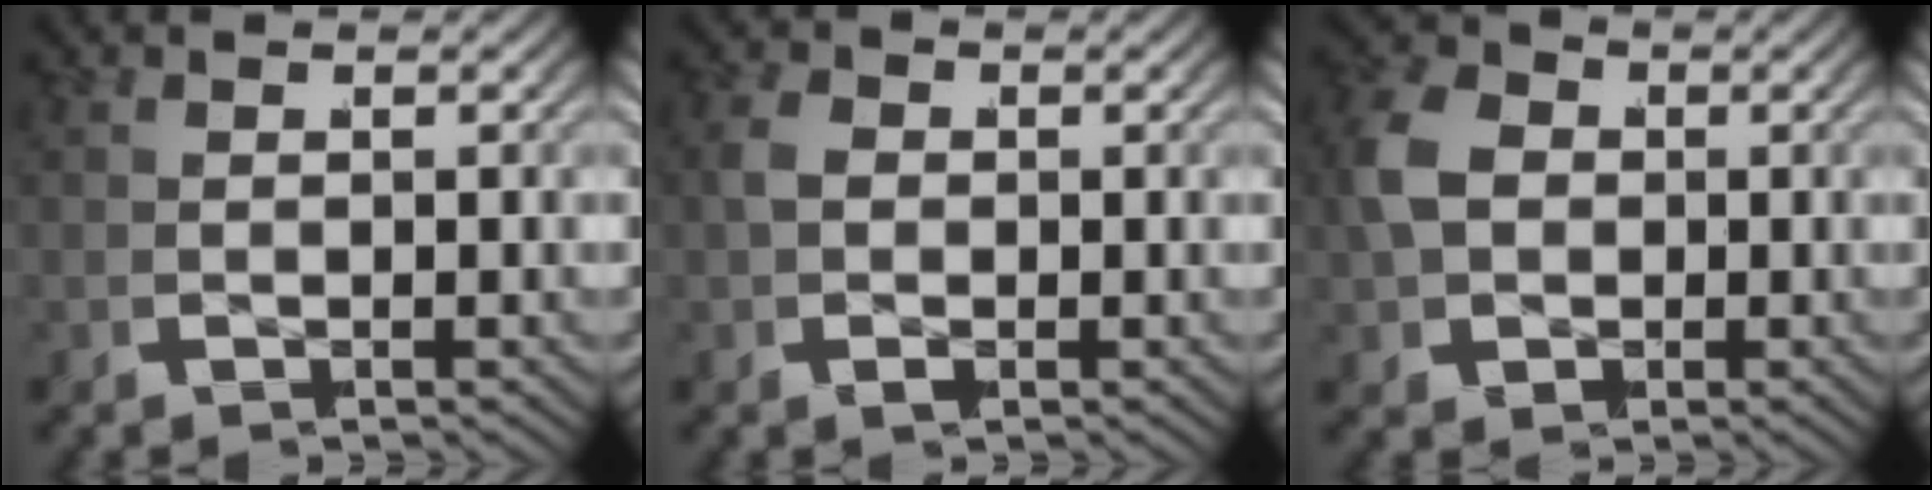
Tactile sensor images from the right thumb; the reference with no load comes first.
{"total": 2.3, "force": [0.0, 1.8, 1.4], "torque": [-0.034, -0.004, 0.003]}
{"total": 6.9, "force": [0.5, 5.6, 3.9], "torque": [-0.105, -0.018, 0.020]}